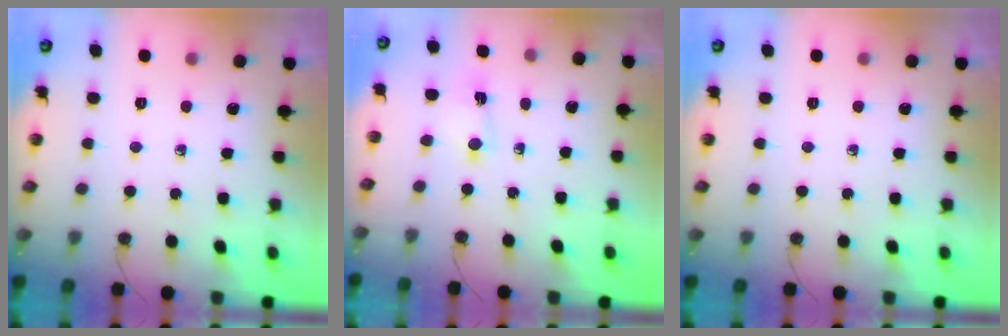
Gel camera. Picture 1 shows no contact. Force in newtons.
{"total": 1.6, "press": 1.3, "slide": 0.9}
{"total": 0.0}